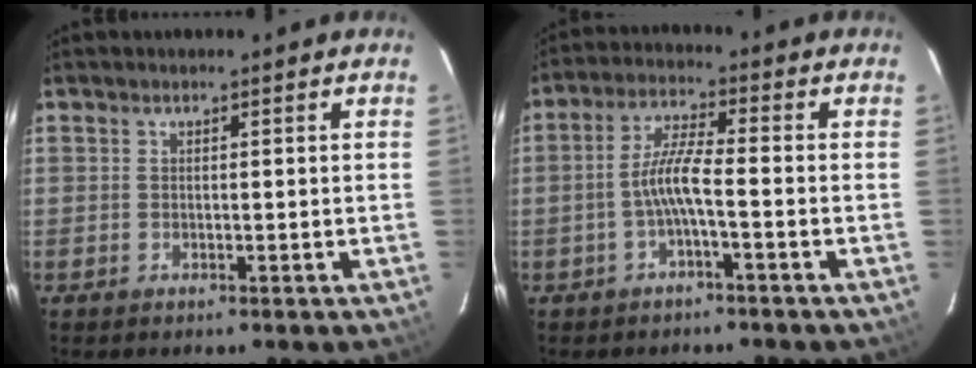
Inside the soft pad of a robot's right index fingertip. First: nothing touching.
{"total": 5.4, "force": [-2.0, 0.4, 5.0], "torque": [-0.110, 0.011, -0.036]}